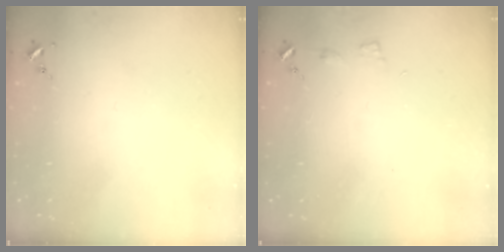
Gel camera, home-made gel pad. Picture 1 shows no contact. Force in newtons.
{"total": 3.6, "press": 3.6, "slide": 0.5}